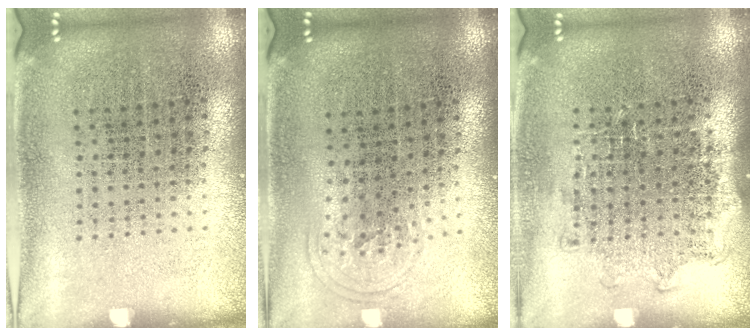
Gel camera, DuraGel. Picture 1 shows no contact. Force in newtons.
{"total": 0.9, "press": 0.6, "slide": 0.7}
{"total": 1.1, "press": 0.9, "slide": 0.5}